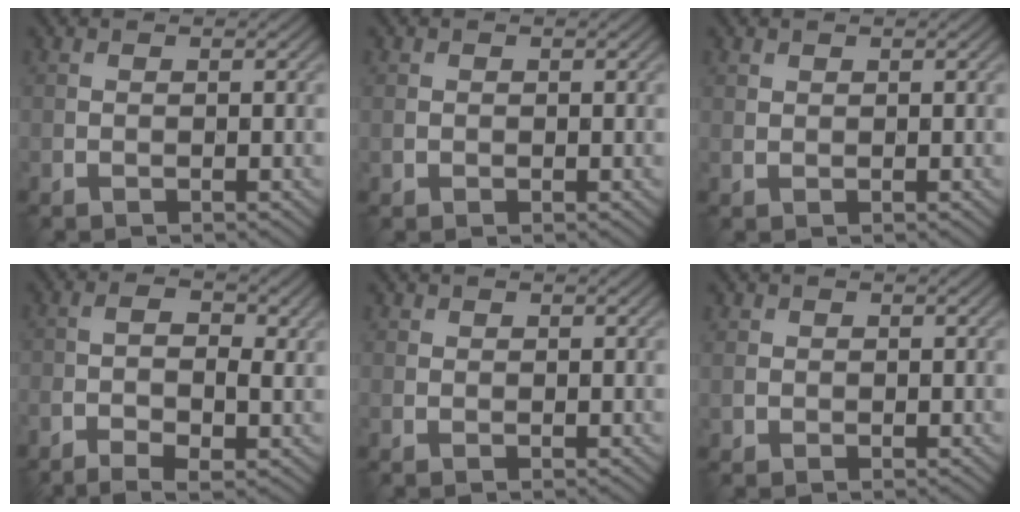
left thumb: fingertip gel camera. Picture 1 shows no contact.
{"total": 1.0, "force": [0.1, 1.0, 0.3], "torque": [-0.005, -0.004, 0.001]}
{"total": 0.8, "force": [0.6, 0.4, 0.2], "torque": [-0.006, -0.003, 0.016]}
{"total": 5.6, "force": [-2.1, 2.1, 4.7], "torque": [-0.089, -0.004, -0.037]}
{"total": 0.8, "force": [0.5, 0.6, 0.1], "torque": [0.001, -0.002, 0.009]}
{"total": 1.4, "force": [0.4, 1.3, 0.3], "torque": [-0.007, -0.004, 0.008]}